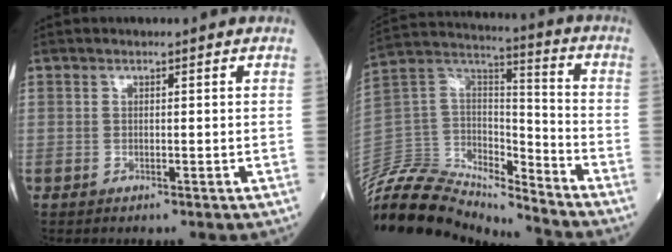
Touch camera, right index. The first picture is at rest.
{"total": 18.9, "force": [-18.2, 3.4, 3.8], "torque": [-0.074, 0.058, -0.322]}